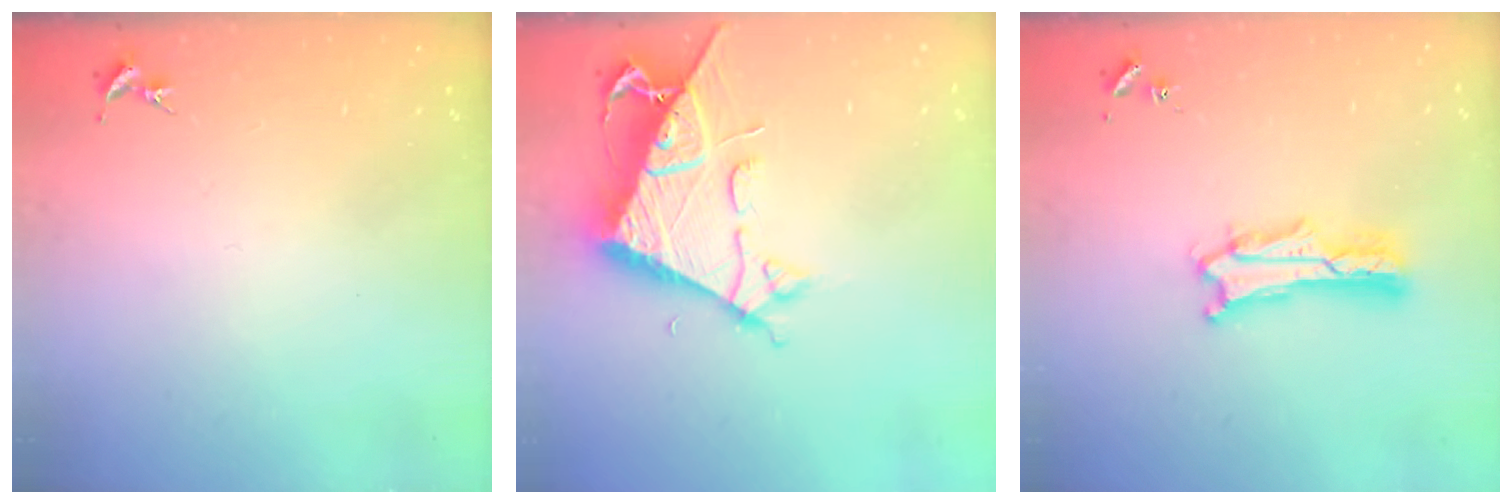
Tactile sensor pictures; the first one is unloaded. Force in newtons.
{"total": 8.4, "press": 8.3, "slide": 0.8}
{"total": 2.7, "press": 2.7, "slide": 0.4}